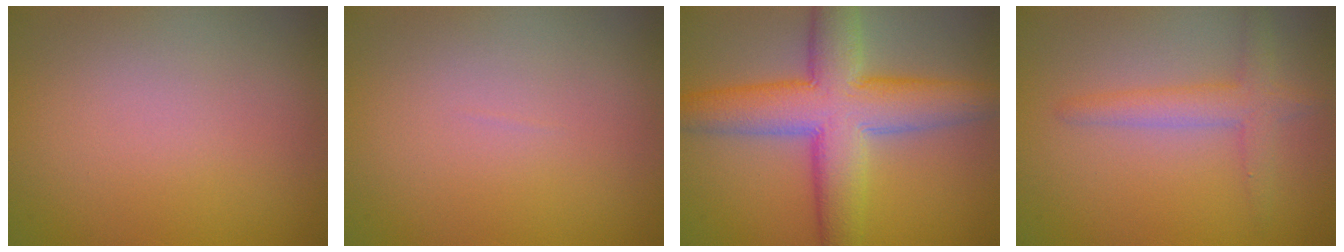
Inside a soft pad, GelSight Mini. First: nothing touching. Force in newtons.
{"total": 0.0}
{"total": 9.8, "press": 9.8, "slide": 0.5}
{"total": 2.6, "press": 2.6, "slide": 0.2}